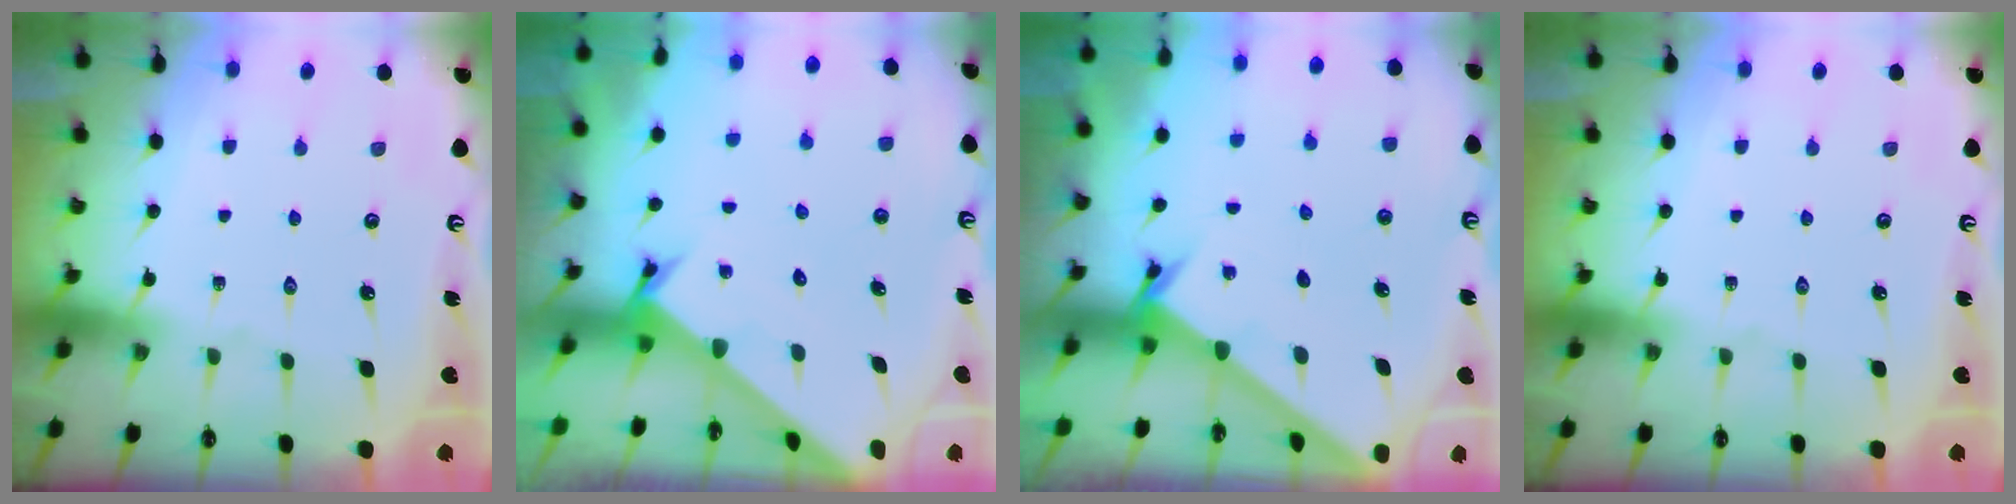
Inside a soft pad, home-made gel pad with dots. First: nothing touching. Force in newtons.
{"total": 2.3, "press": 2.3, "slide": 0.2}
{"total": 1.9, "press": 1.9, "slide": 0.1}
{"total": 0.0}